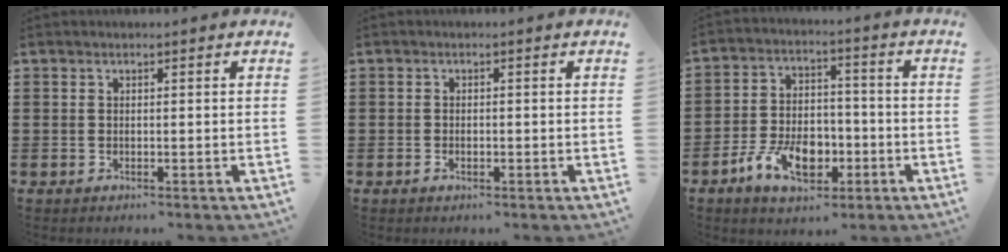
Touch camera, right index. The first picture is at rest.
{"total": 0.9, "force": [-0.4, 0.5, 0.6], "torque": [-0.012, -0.001, -0.007]}
{"total": 8.9, "force": [-3.9, 5.5, 5.8], "torque": [-0.113, 0.009, -0.072]}